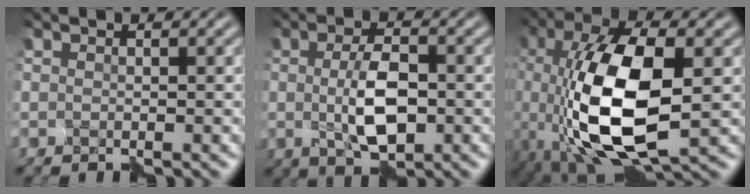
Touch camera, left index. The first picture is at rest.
{"total": 4.0, "force": [-0.2, 1.3, 3.8], "torque": [-0.085, 0.002, 0.000]}
{"total": 11.2, "force": [-1.2, 4.5, 10.2], "torque": [-0.217, 0.001, -0.020]}